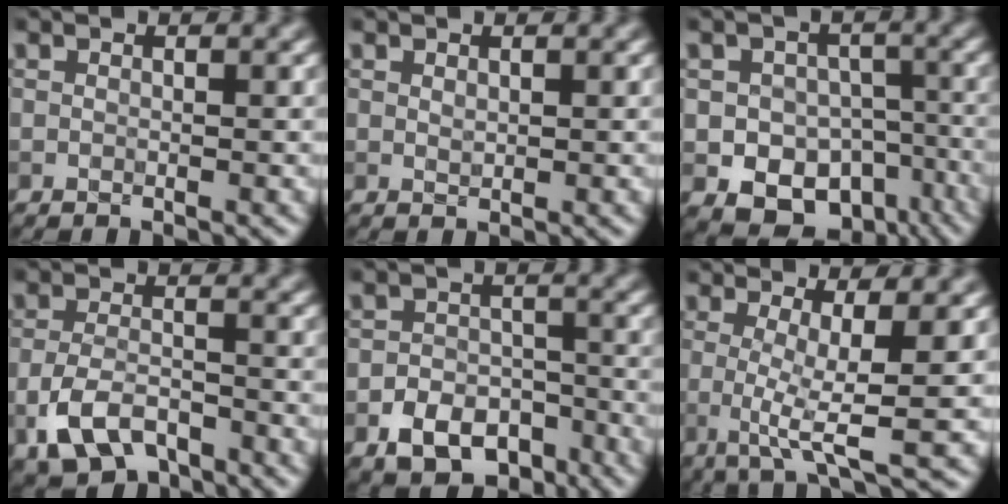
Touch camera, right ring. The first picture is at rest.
{"total": 0.6, "force": [0.3, 0.4, 0.4], "torque": [-0.009, 0.001, 0.006]}
{"total": 9.4, "force": [-4.3, 7.5, 3.8], "torque": [-0.034, -0.008, -0.073]}
{"total": 5.4, "force": [-3.1, 2.8, 3.3], "torque": [-0.070, -0.003, -0.066]}
{"total": 5.9, "force": [-3.4, 3.9, 2.8], "torque": [-0.042, -0.005, -0.054]}
{"total": 4.6, "force": [0.0, 0.7, 4.6], "torque": [-0.083, -0.007, -0.004]}